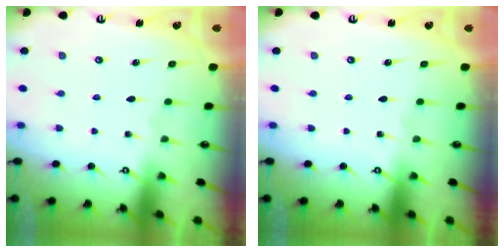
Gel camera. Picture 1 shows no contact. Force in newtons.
{"total": 0.0}